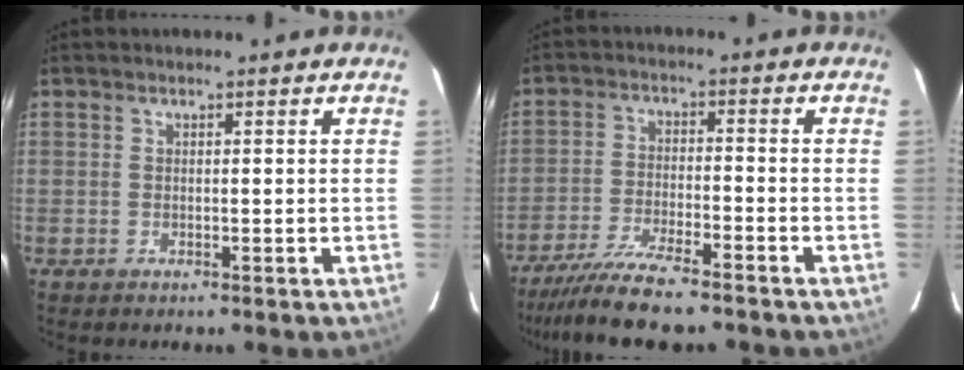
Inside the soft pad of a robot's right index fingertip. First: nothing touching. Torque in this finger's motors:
{"motor_torque": [1.07, -1.06, 0.49, 0.15]}